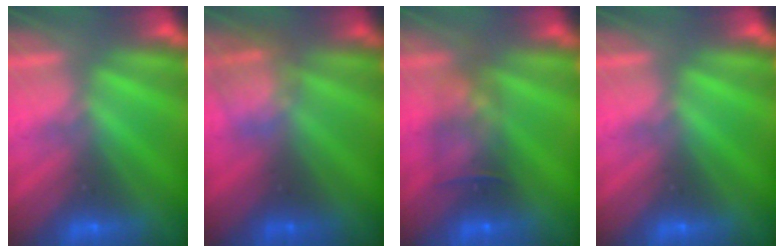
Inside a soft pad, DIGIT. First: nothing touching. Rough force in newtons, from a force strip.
{"total": 2.3}
{"total": 7.9}
{"total": 0.0}